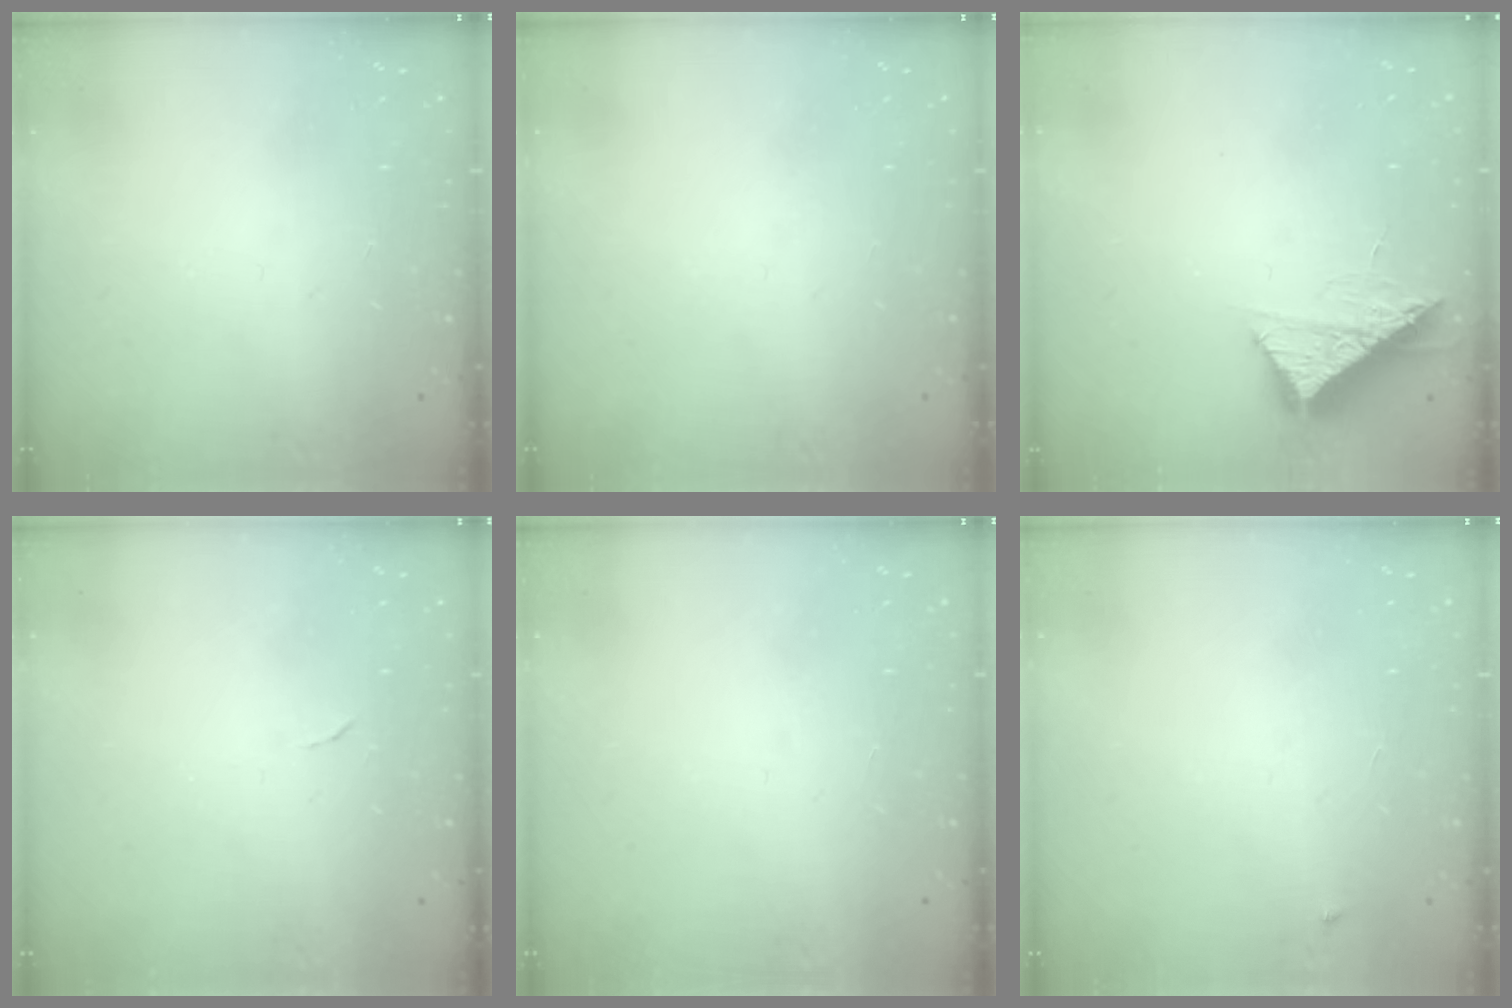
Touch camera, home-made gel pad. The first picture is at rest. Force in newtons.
{"total": 0.0}
{"total": 10.4, "press": 10.4, "slide": 0.7}
{"total": 3.7, "press": 3.7, "slide": 0.2}
{"total": 1.6, "press": 1.6, "slide": 0.1}
{"total": 2.3, "press": 2.3, "slide": 0.3}